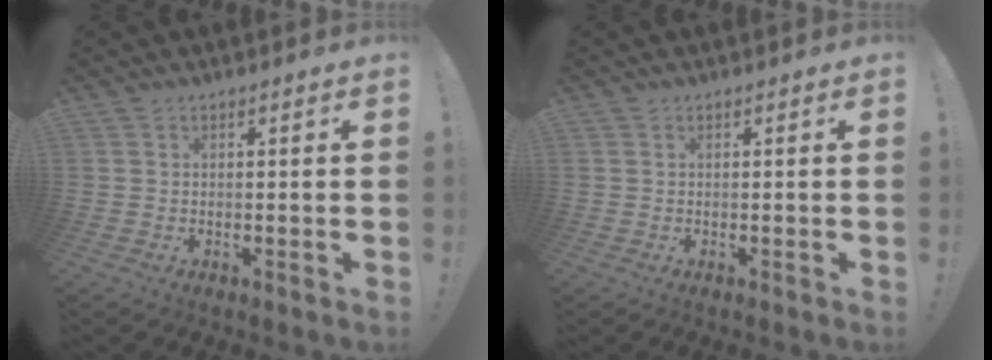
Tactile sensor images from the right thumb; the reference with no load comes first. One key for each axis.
{"total": 0.0}